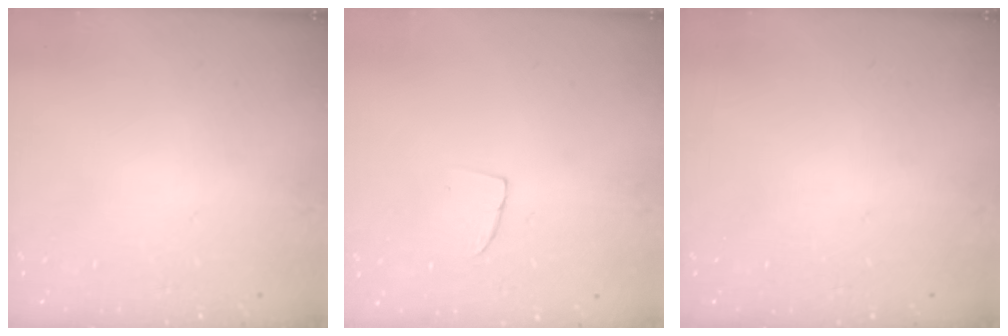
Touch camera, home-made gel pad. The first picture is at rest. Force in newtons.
{"total": 2.9, "press": 2.9, "slide": 0.2}
{"total": 0.0}